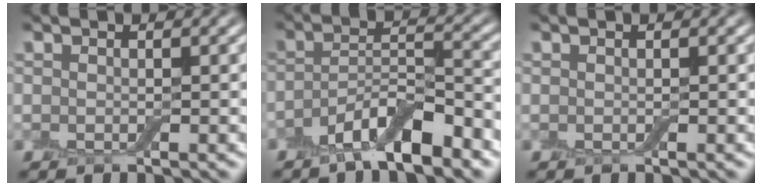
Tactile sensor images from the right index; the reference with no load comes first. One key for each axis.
{"total": 6.2, "fx": -4.1, "fy": 1.8, "fz": 4.3, "tx": -0.074, "ty": 0.000, "tz": -0.074}
{"total": 0.0}